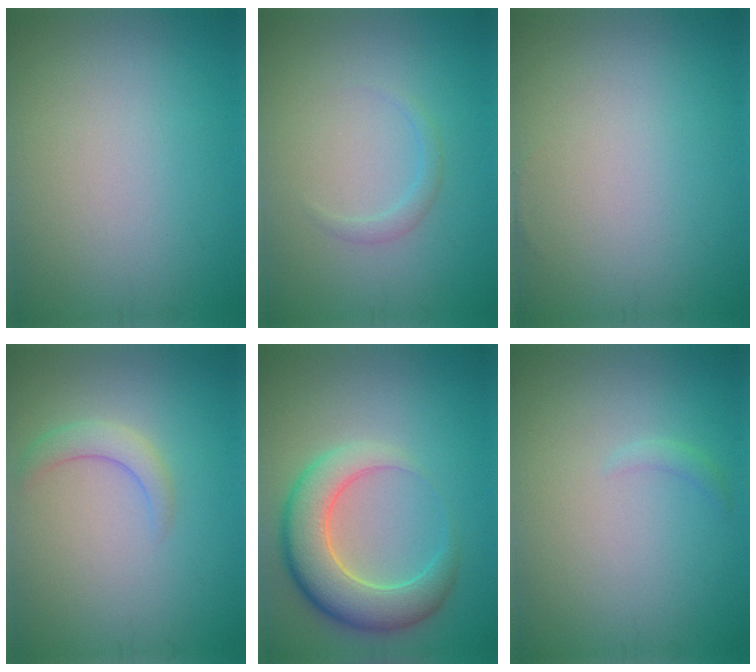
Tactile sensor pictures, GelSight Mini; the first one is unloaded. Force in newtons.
{"total": 1.1, "press": 1.1, "slide": 0.1}
{"total": 0.0}
{"total": 2.1, "press": 2.0, "slide": 0.3}
{"total": 6.8, "press": 6.7, "slide": 0.6}
{"total": 0.8, "press": 0.8, "slide": 0.1}